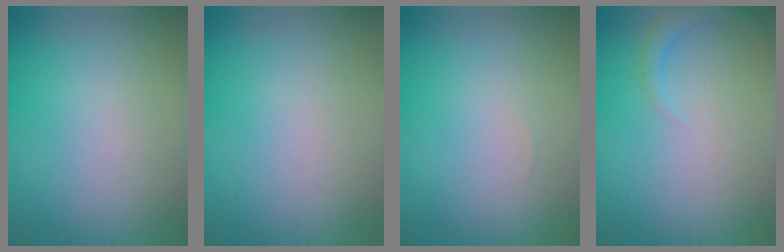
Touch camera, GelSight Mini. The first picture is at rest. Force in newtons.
{"total": 0.0}
{"total": 0.0}
{"total": 1.6, "press": 1.6, "slide": 0.2}